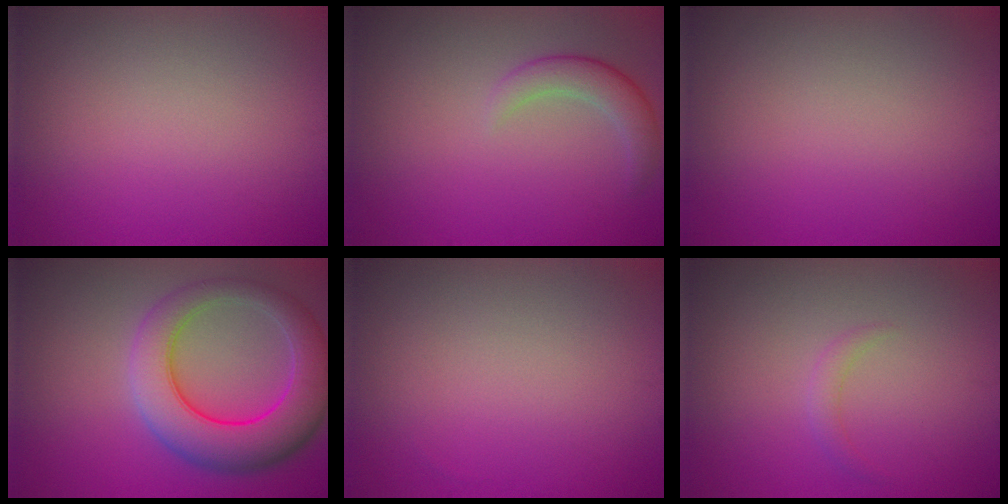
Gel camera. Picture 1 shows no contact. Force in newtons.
{"total": 2.5, "press": 2.5, "slide": 0.3}
{"total": 0.0}
{"total": 8.4, "press": 8.4, "slide": 0.2}
{"total": 0.0}
{"total": 1.1, "press": 1.1, "slide": 0.0}